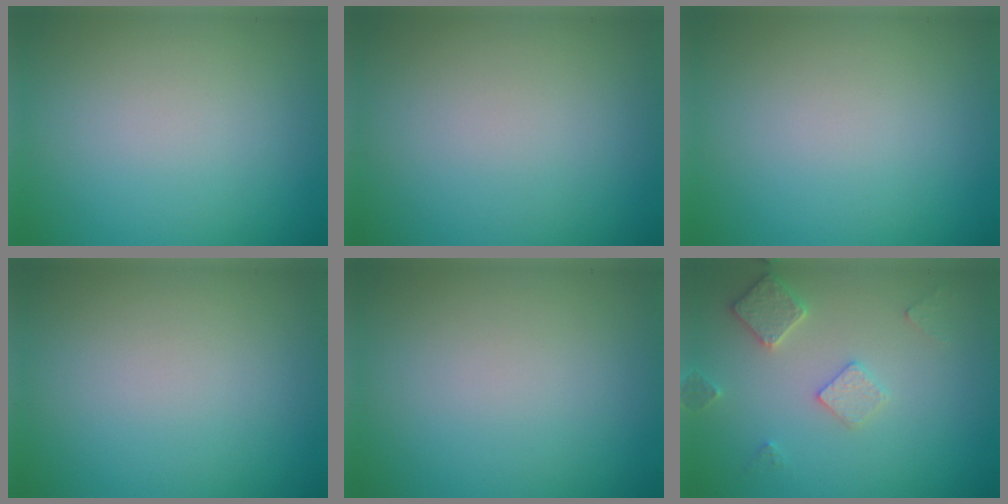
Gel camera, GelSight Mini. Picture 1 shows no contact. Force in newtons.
{"total": 0.0}
{"total": 0.0}
{"total": 0.0}
{"total": 0.0}
{"total": 2.9, "press": 2.9, "slide": 0.4}